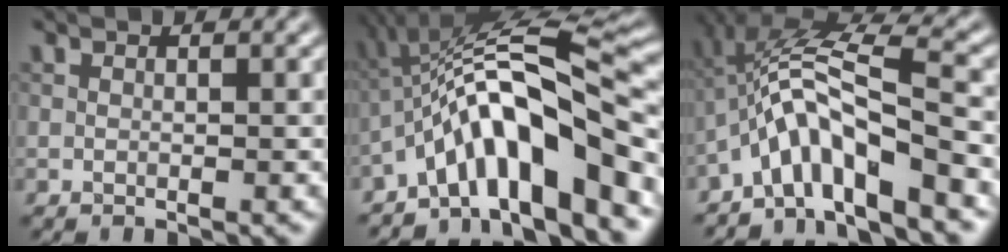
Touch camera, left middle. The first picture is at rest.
{"total": 11.0, "force": [-4.6, 2.8, 9.5], "torque": [-0.137, 0.025, -0.084]}
{"total": 8.5, "force": [-3.7, 2.0, 7.4], "torque": [-0.132, 0.020, -0.072]}